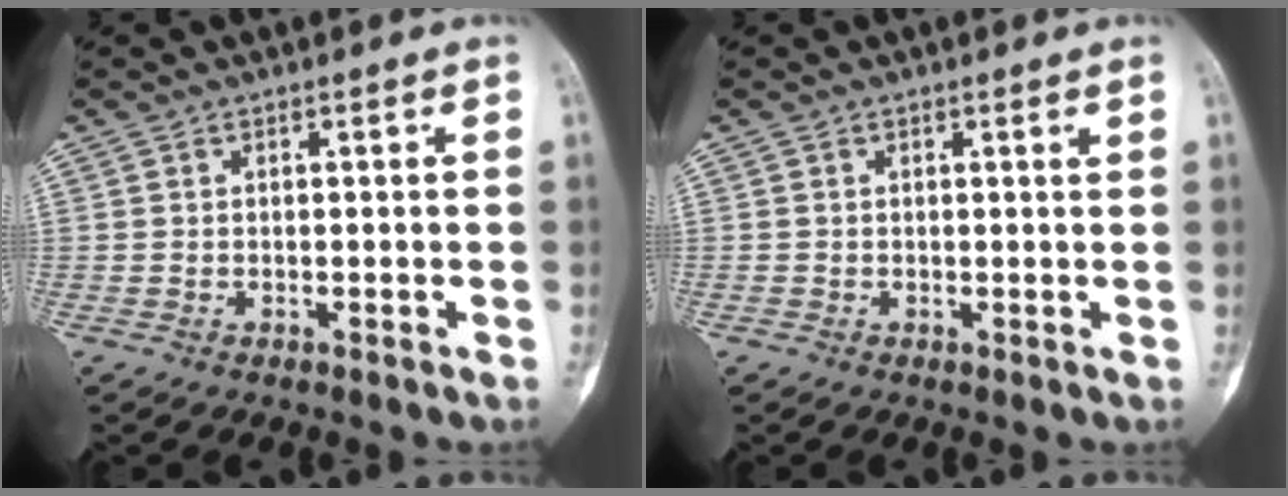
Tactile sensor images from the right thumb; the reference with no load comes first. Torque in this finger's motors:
{"motor_torque": [-0.74, -0.04, 0.29, 0.30, 0.04]}